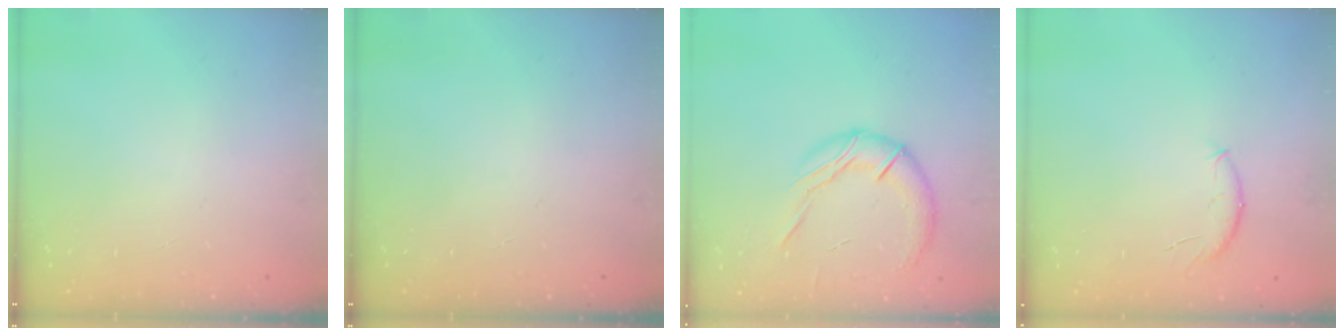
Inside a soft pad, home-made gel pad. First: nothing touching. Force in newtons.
{"total": 0.0}
{"total": 12.1, "press": 12.0, "slide": 1.1}
{"total": 6.1, "press": 6.0, "slide": 1.0}